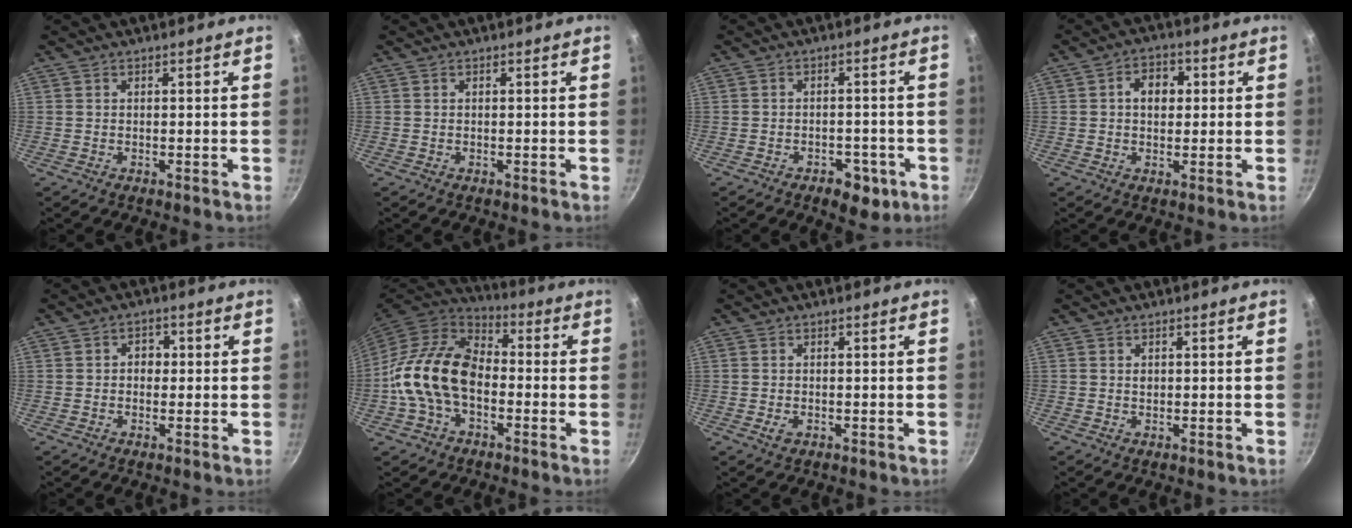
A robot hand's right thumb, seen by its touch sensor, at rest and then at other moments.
{"total": 0.0}
{"total": 6.5, "force": [-3.2, 4.0, 4.1], "torque": [-0.027, 0.023, -0.030]}
{"total": 5.8, "force": [0.9, 4.3, 3.8], "torque": [-0.031, 0.008, 0.008]}
{"total": 3.0, "force": [0.1, 2.5, 1.7], "torque": [-0.006, 0.006, -0.002]}
{"total": 16.3, "force": [-2.4, 11.0, 11.7], "torque": [-0.184, 0.036, -0.060]}
{"total": 1.7, "force": [-0.5, 1.2, 1.1], "torque": [-0.019, -0.001, -0.007]}
{"total": 0.9, "force": [0.1, 0.7, 0.5], "torque": [-0.005, -0.002, 0.003]}